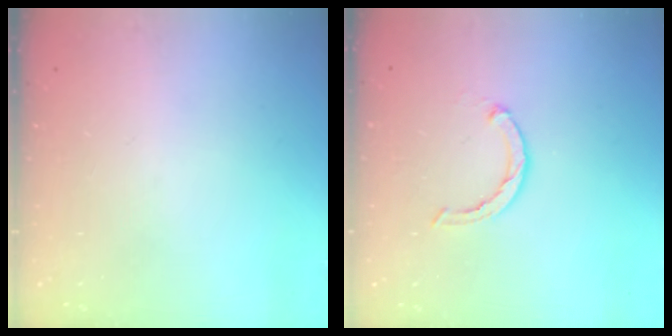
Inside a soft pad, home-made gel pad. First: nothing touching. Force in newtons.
{"total": 3.1, "press": 3.0, "slide": 0.5}